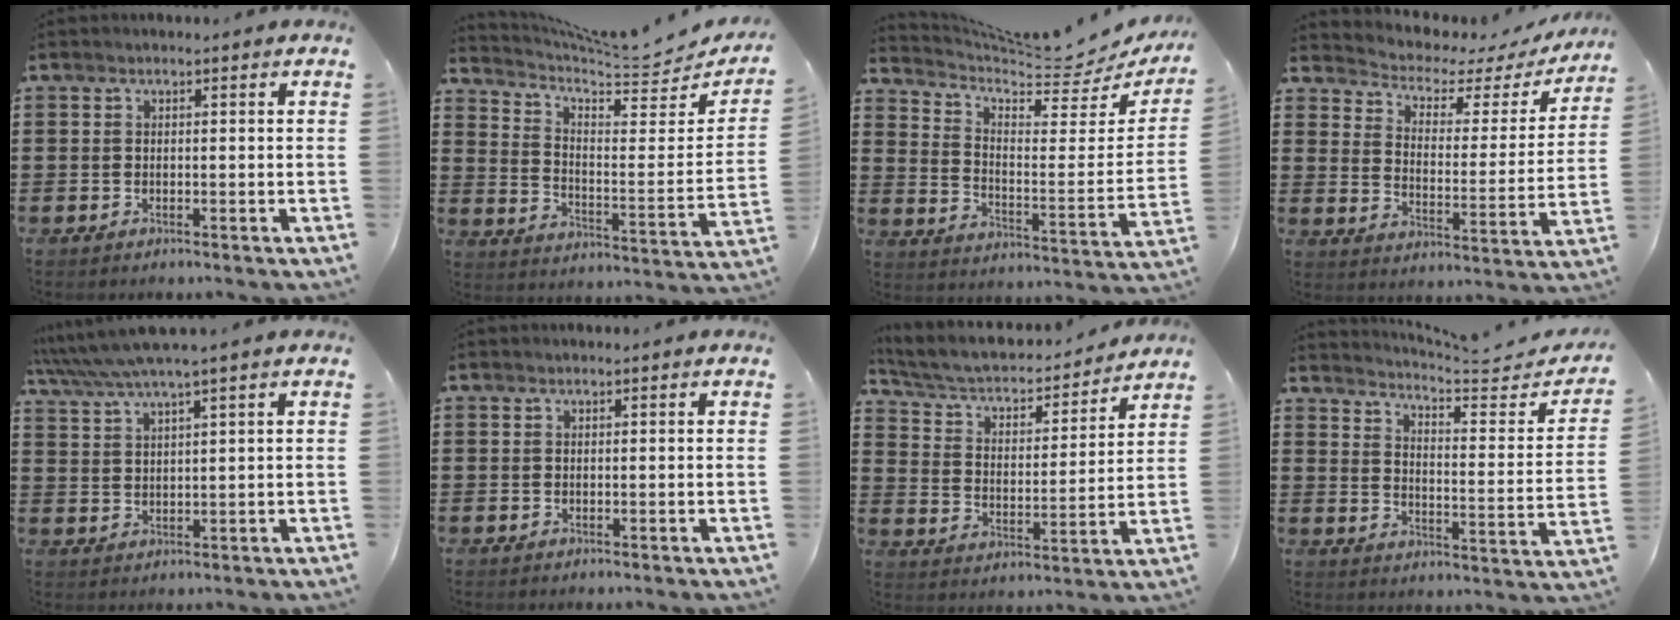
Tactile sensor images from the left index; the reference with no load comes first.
{"total": 5.5, "force": [4.8, 1.0, 2.6], "torque": [-0.068, -0.044, 0.075]}
{"total": 5.4, "force": [5.0, 0.9, 2.0], "torque": [-0.062, -0.044, 0.078]}
{"total": 3.3, "force": [2.7, 1.5, 1.3], "torque": [-0.044, -0.021, 0.034]}
{"total": 4.7, "force": [4.0, 0.0, 2.5], "torque": [-0.059, -0.012, 0.069]}
{"total": 0.0}
{"total": 4.8, "force": [4.2, 1.6, 1.8], "torque": [-0.056, -0.031, 0.064]}
{"total": 3.8, "force": [3.6, -0.1, 1.3], "torque": [-0.039, -0.033, 0.051]}